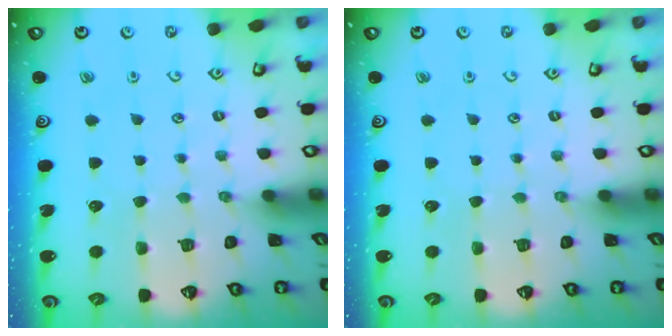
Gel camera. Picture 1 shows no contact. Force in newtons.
{"total": 0.0}